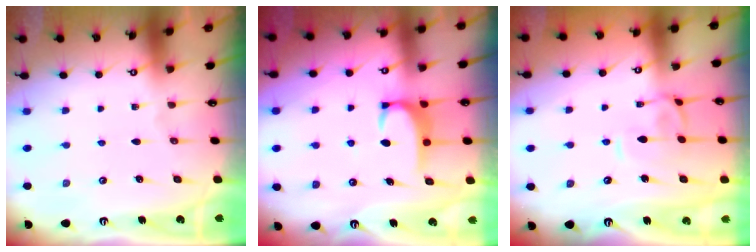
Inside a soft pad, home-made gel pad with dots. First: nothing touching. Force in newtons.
{"total": 2.8, "press": 2.8, "slide": 0.5}
{"total": 0.8, "press": 0.4, "slide": 0.6}